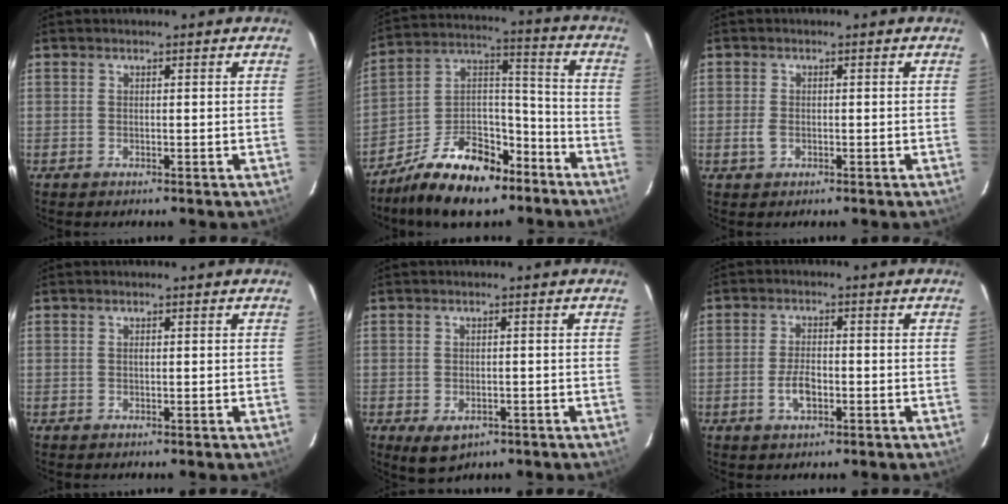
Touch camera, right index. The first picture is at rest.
{"total": 17.6, "force": [-11.8, 9.1, 9.5], "torque": [-0.181, 0.043, -0.188]}
{"total": 2.0, "force": [-0.6, 1.6, 1.1], "torque": [-0.025, 0.001, -0.011]}
{"total": 0.0}
{"total": 4.8, "force": [-2.2, 3.3, 2.8], "torque": [-0.054, -0.014, -0.025]}
{"total": 4.5, "force": [-1.6, 2.2, 3.5], "torque": [-0.073, -0.001, -0.026]}